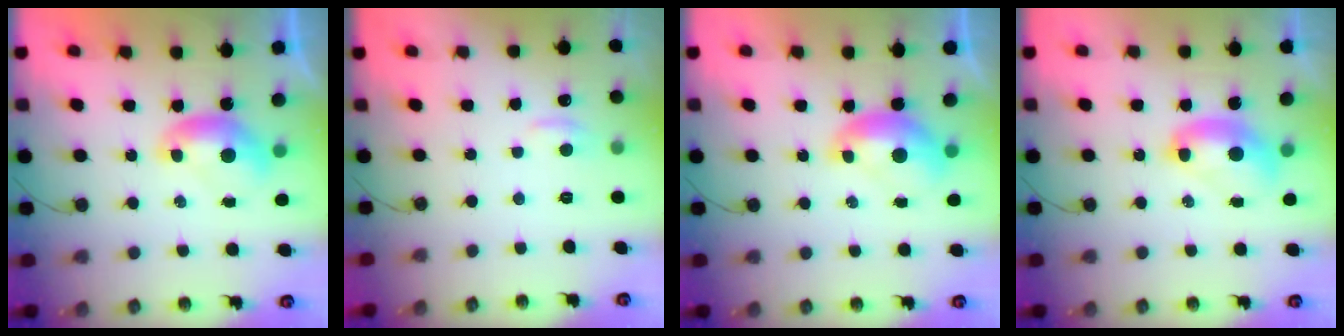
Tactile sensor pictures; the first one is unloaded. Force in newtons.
{"total": 1.2, "press": 1.0, "slide": 0.7}
{"total": 1.3, "press": 1.3, "slide": 0.4}
{"total": 2.7, "press": 2.7, "slide": 0.1}